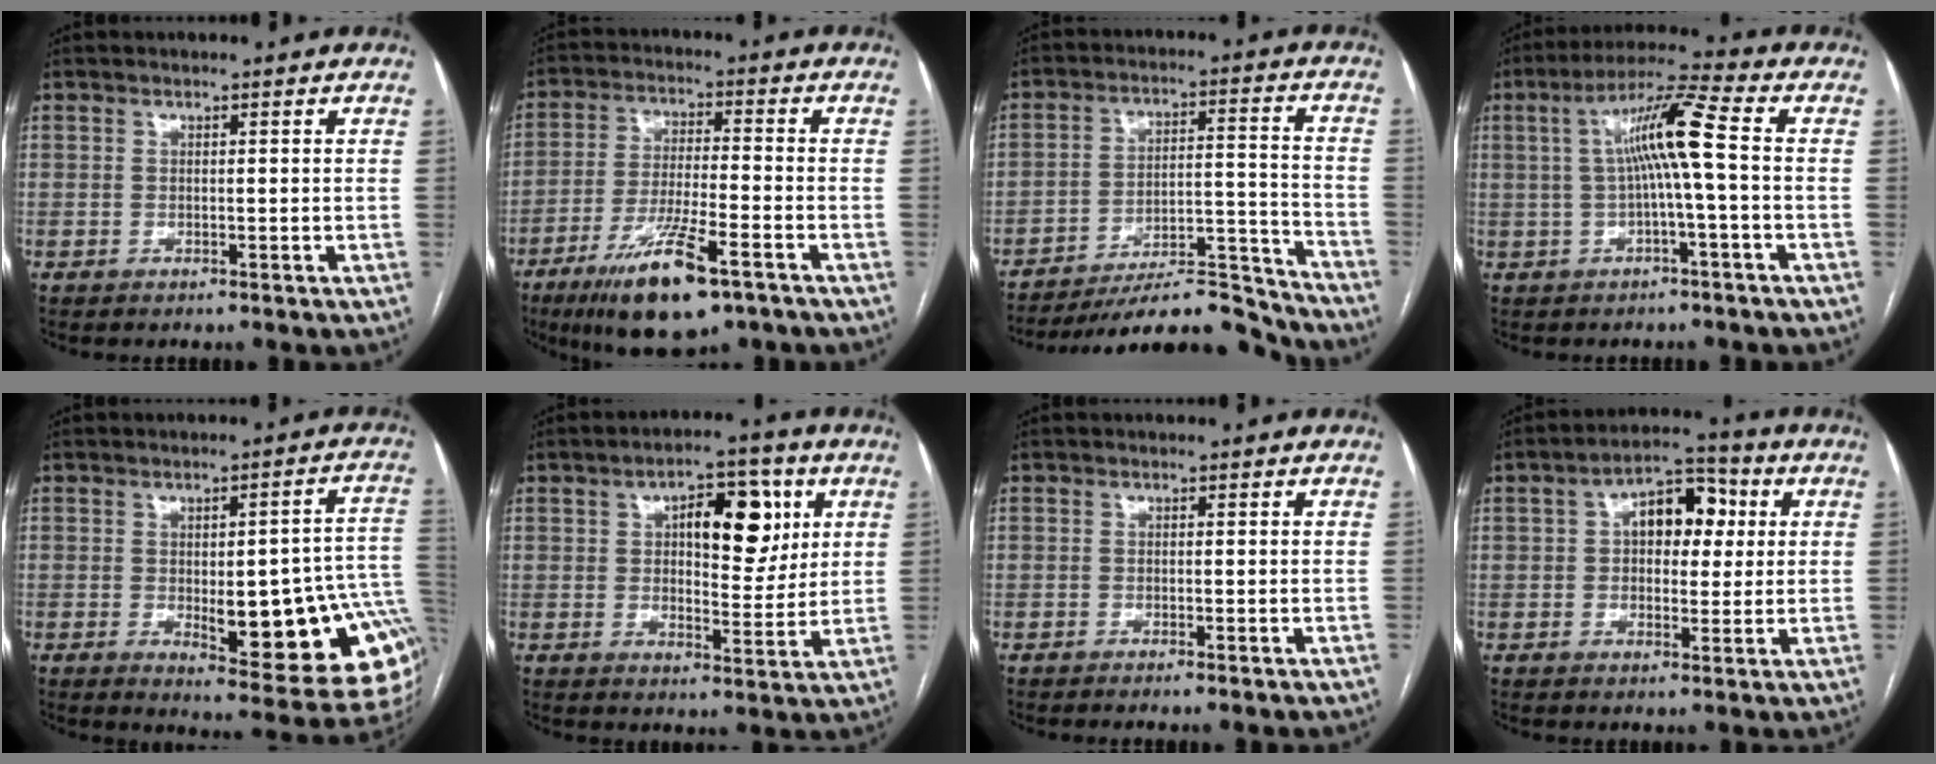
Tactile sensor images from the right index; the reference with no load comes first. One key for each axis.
{"total": 13.6, "fx": -8.0, "fy": 2.5, "fz": 10.8, "tx": -0.203, "ty": -0.024, "tz": -0.132}
{"total": 16.9, "fx": -16.1, "fy": 2.1, "fz": 4.8, "tx": -0.053, "ty": 0.035, "tz": -0.245}
{"total": 8.7, "fx": 0.3, "fy": -0.4, "fz": 8.7, "tx": -0.158, "ty": 0.025, "tz": 0.005}
{"total": 18.9, "fx": -2.9, "fy": 5.3, "fz": 17.9, "tx": -0.134, "ty": 0.020, "tz": -0.012}
{"total": 10.5, "fx": 3.4, "fy": 4.5, "fz": 8.9, "tx": -0.124, "ty": 0.018, "tz": 0.052}
{"total": 1.0, "fx": -0.7, "fy": -0.2, "fz": 0.7, "tx": -0.014, "ty": 0.000, "tz": -0.010}
{"total": 8.6, "fx": 1.8, "fy": 4.8, "fz": 6.9, "tx": -0.102, "ty": 0.033, "tz": 0.027}